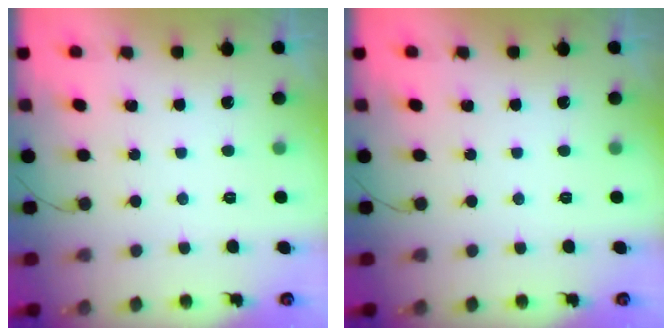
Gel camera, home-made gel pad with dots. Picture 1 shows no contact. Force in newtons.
{"total": 0.0}